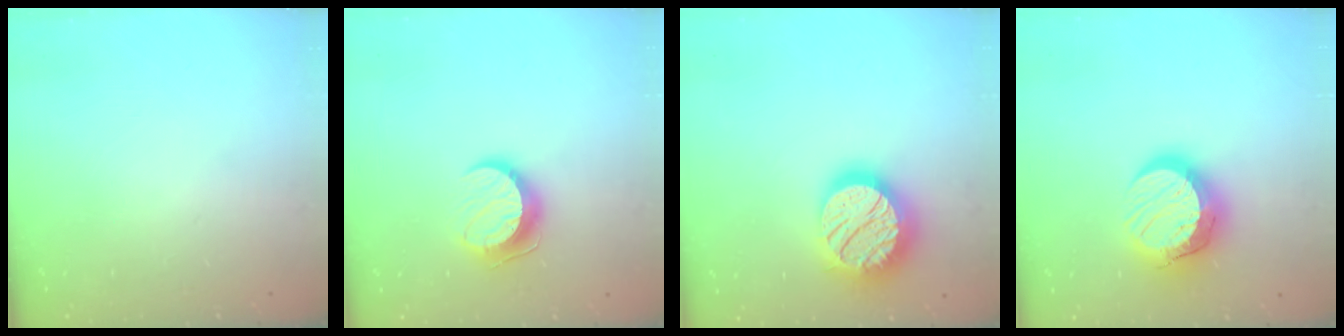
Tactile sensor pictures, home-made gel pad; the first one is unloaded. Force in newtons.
{"total": 9.8, "press": 9.8, "slide": 0.6}
{"total": 21.0, "press": 20.9, "slide": 1.3}
{"total": 15.6, "press": 15.5, "slide": 1.0}